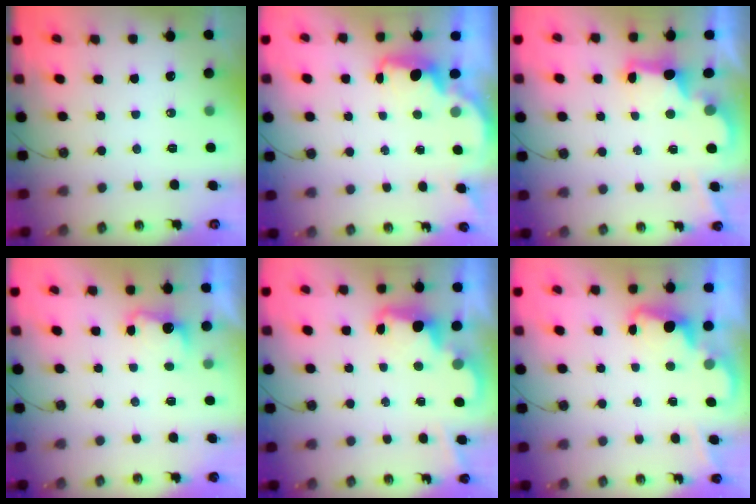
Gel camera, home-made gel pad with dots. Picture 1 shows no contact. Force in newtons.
{"total": 1.9, "press": 1.8, "slide": 0.7}
{"total": 2.8, "press": 2.7, "slide": 0.9}
{"total": 3.8, "press": 3.7, "slide": 1.0}
{"total": 2.5, "press": 2.4, "slide": 0.5}
{"total": 2.0, "press": 1.9, "slide": 0.5}